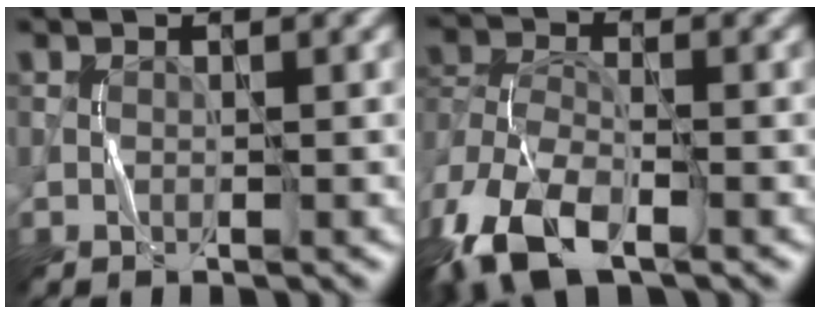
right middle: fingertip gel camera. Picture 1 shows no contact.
{"total": 10.8, "force": [-6.5, 5.0, 6.9], "torque": [-0.154, -0.026, -0.129]}